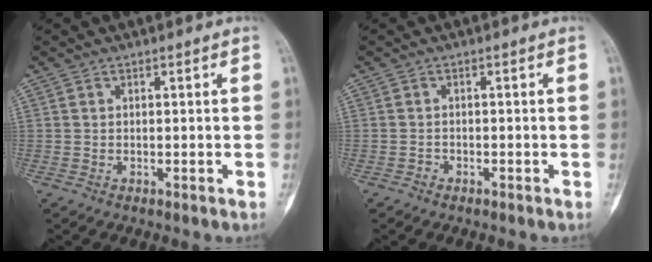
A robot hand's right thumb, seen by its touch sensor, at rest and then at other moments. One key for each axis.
{"total": 0.8, "fx": -0.6, "fy": 0.6, "fz": 0.1, "tx": 0.001, "ty": 0.003, "tz": -0.017}